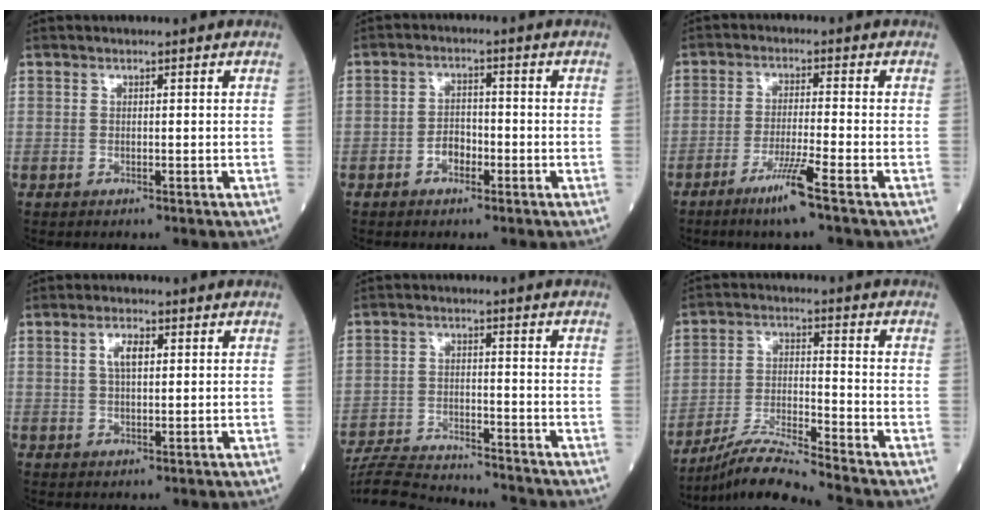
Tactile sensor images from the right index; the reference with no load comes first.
{"total": 3.0, "force": [-1.4, 1.9, 1.9], "torque": [-0.027, 0.008, -0.027]}
{"total": 5.9, "force": [-3.7, -0.9, 4.5], "torque": [-0.083, -0.013, -0.074]}
{"total": 3.3, "force": [1.1, 1.2, 2.8], "torque": [-0.058, 0.005, 0.022]}
{"total": 14.0, "force": [-13.5, 1.0, 3.7], "torque": [-0.067, -0.001, -0.210]}
{"total": 8.7, "force": [-8.0, -1.7, 3.2], "torque": [-0.066, -0.014, -0.147]}